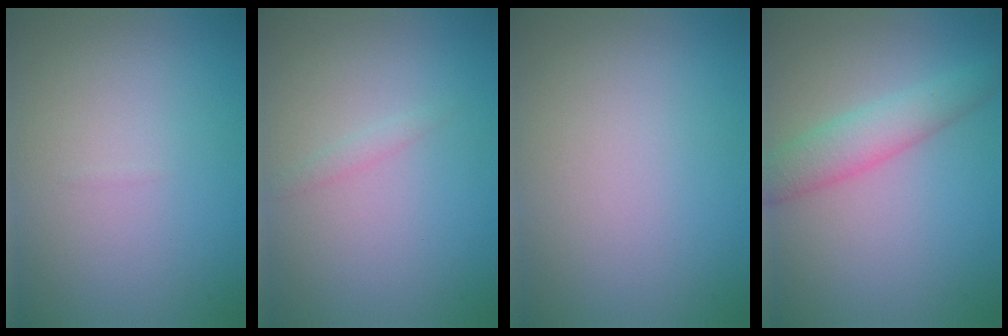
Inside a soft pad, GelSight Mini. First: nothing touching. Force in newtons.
{"total": 0.7, "press": 0.7, "slide": 0.0}
{"total": 0.0}
{"total": 3.3, "press": 3.3, "slide": 0.1}